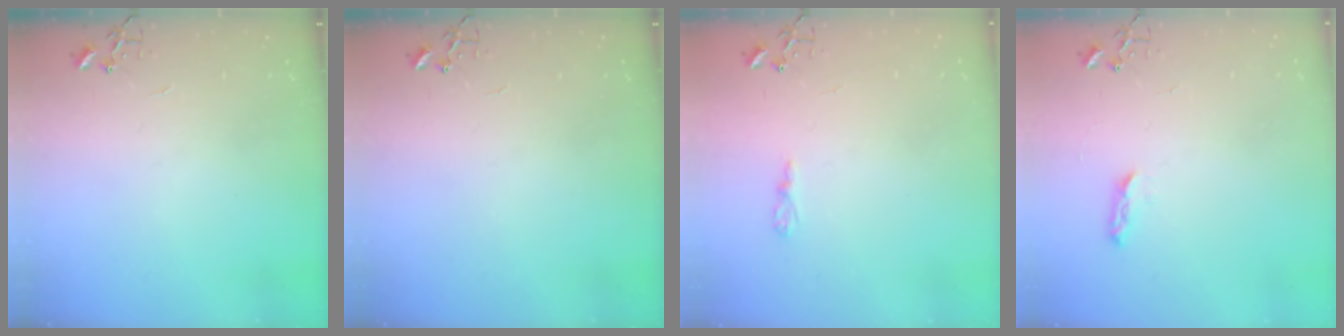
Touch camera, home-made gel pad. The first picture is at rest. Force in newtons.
{"total": 0.0}
{"total": 4.8, "press": 4.7, "slide": 0.6}
{"total": 5.3, "press": 5.2, "slide": 0.6}